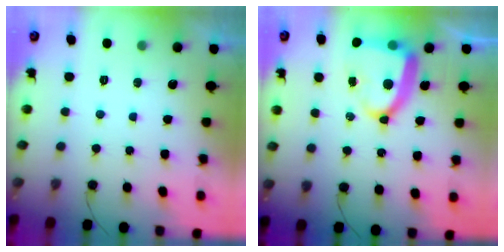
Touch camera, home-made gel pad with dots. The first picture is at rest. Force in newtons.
{"total": 14.2, "press": 14.1, "slide": 1.7}